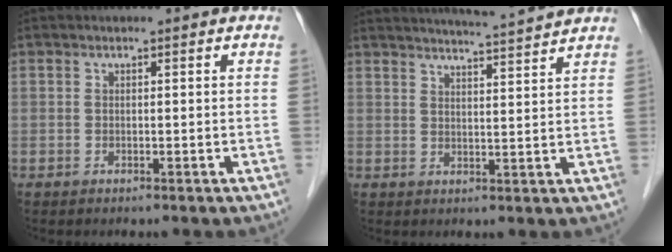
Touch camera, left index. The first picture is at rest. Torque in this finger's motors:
{"motor_torque": [0.39, -0.48, 0.38, 0.09]}